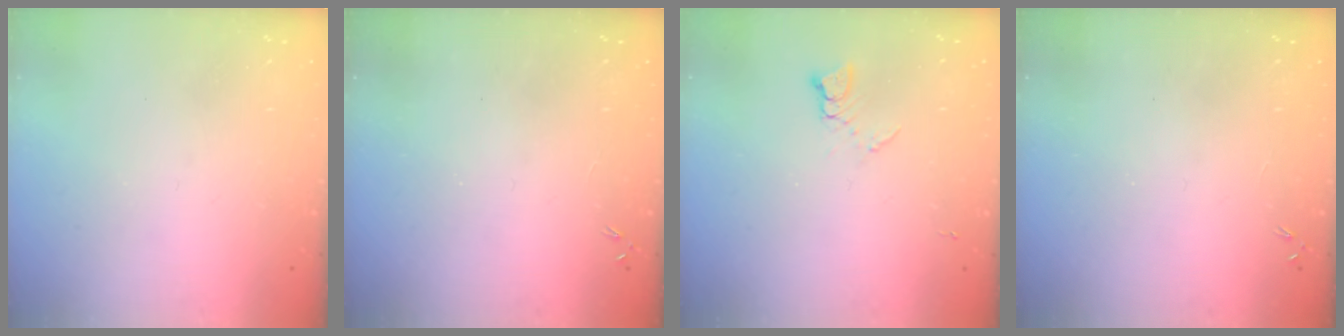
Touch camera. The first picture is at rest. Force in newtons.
{"total": 0.0}
{"total": 3.6, "press": 3.5, "slide": 0.5}
{"total": 0.0}